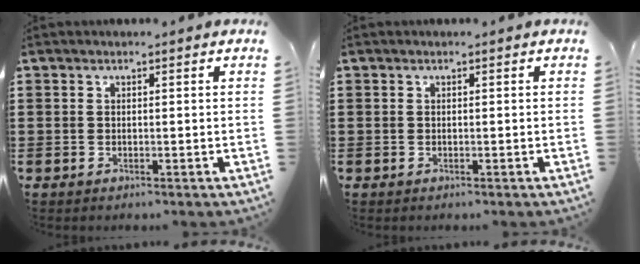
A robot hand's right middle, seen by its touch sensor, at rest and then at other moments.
{"total": 0.0}